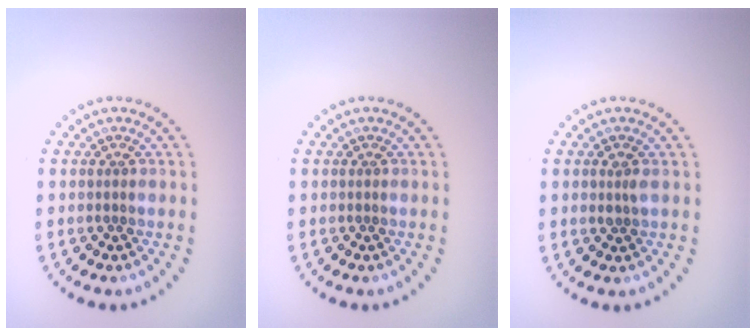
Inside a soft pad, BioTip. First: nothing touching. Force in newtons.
{"total": 0.0}
{"total": 0.7, "press": 0.7, "slide": 0.1}